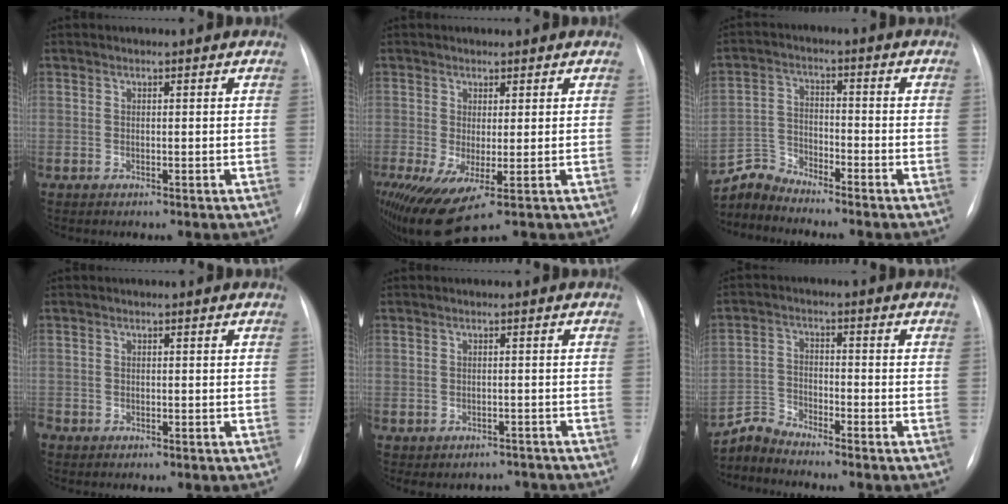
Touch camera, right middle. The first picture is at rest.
{"total": 6.9, "force": [-2.4, 1.5, 6.3], "torque": [-0.114, -0.021, -0.032]}
{"total": 5.2, "force": [-5.1, 0.0, -0.9], "torque": [0.014, -0.001, -0.100]}
{"total": 1.4, "force": [-0.8, 1.1, 0.4], "torque": [-0.007, 0.003, -0.011]}
{"total": 3.7, "force": [-3.1, 2.1, -0.1], "torque": [0.005, 0.021, -0.036]}
{"total": 4.4, "force": [-4.3, -0.2, -0.7], "torque": [0.010, -0.010, -0.086]}